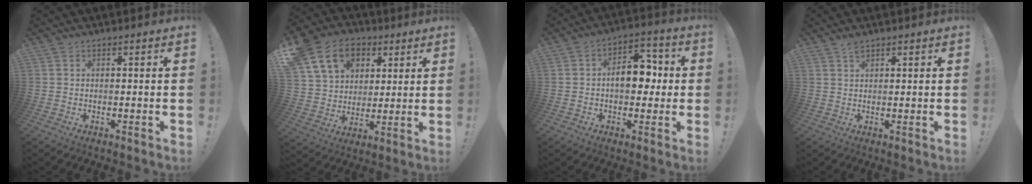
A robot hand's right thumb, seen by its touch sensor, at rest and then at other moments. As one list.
[{"total": 18.3, "force": [8.2, 13.7, 8.9], "torque": [-0.139, -0.022, 0.164]}, {"total": 11.8, "force": [0.0, 7.7, 8.9], "torque": [-0.113, 0.015, 0.001]}, {"total": 1.8, "force": [1.4, 0.5, 0.9], "torque": [-0.006, -0.007, 0.024]}]